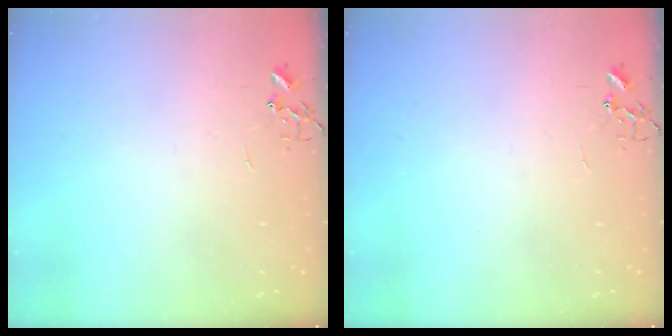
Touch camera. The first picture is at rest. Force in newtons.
{"total": 0.0}